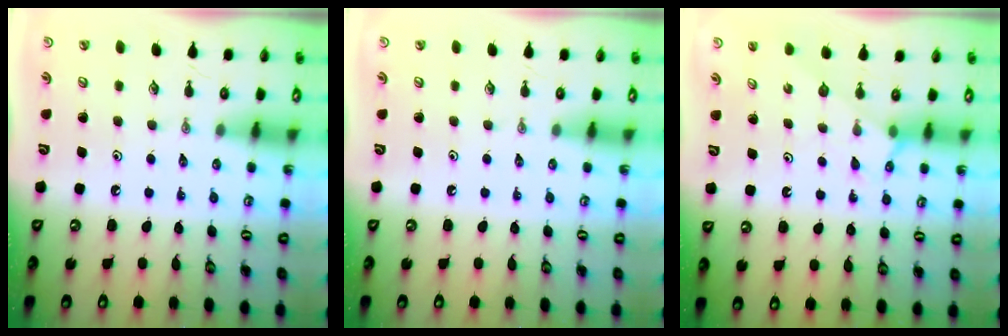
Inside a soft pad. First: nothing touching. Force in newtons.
{"total": 0.0}
{"total": 3.3, "press": 3.3, "slide": 0.4}